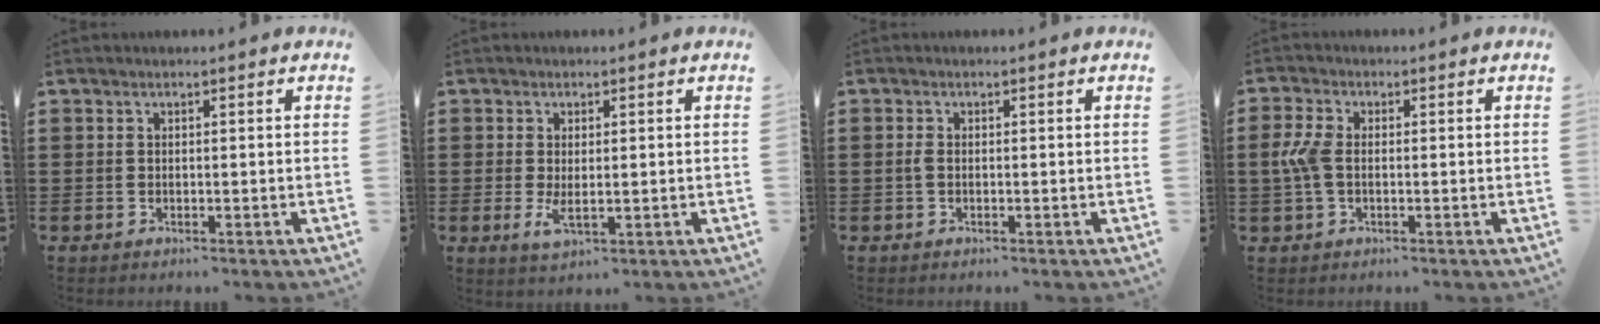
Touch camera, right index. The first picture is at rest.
{"total": 2.9, "force": [0.0, 1.2, 2.7], "torque": [-0.057, -0.001, -0.002]}
{"total": 1.1, "force": [-0.2, 0.5, 1.0], "torque": [-0.027, -0.002, -0.007]}
{"total": 4.8, "force": [-0.2, 2.7, 3.9], "torque": [-0.113, -0.005, -0.015]}